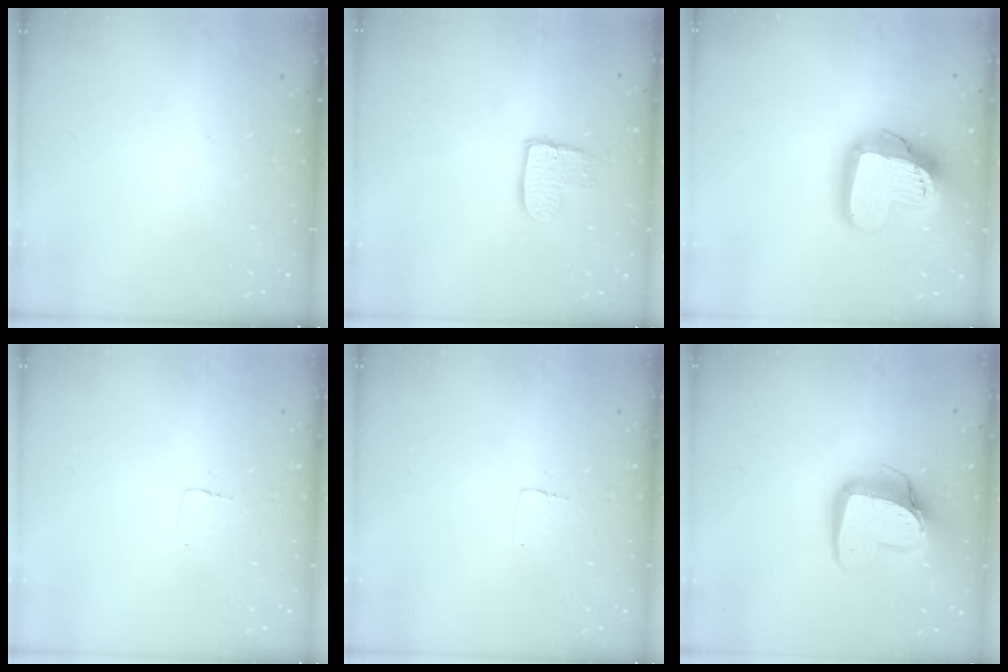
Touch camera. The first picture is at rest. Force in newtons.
{"total": 9.0, "press": 9.0, "slide": 0.7}
{"total": 21.6, "press": 21.5, "slide": 1.9}
{"total": 2.3, "press": 2.3, "slide": 0.1}
{"total": 2.3, "press": 2.3, "slide": 0.1}
{"total": 14.7, "press": 14.6, "slide": 1.4}